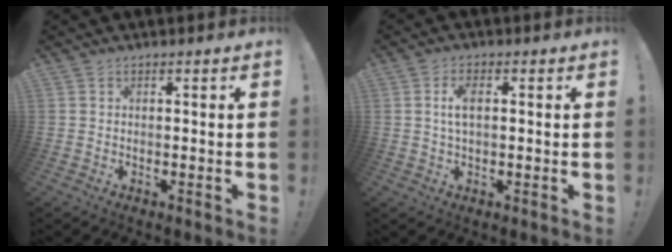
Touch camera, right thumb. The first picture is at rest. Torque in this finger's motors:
{"motor_torque": [-0.34, 0.13, 0.40, -0.39, 0.05]}